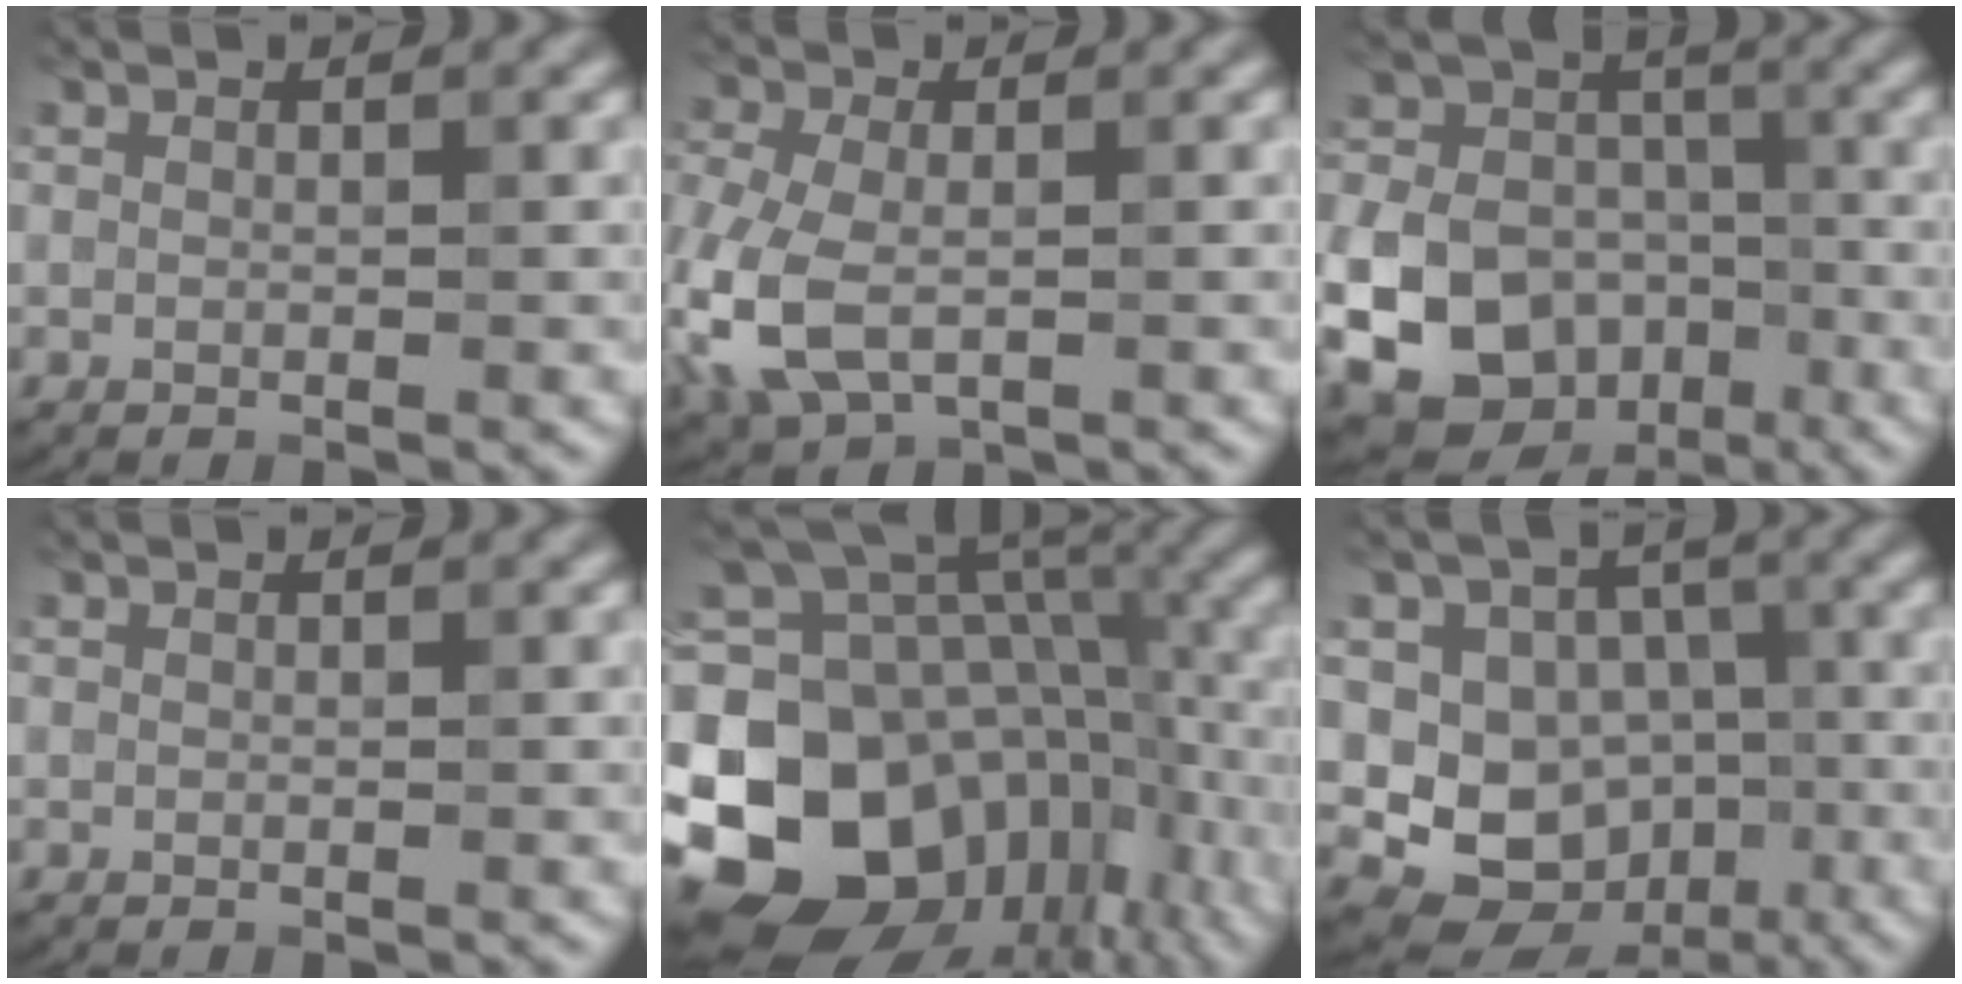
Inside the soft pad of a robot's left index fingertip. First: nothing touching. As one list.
[{"total": 6.8, "force": [-1.7, 4.4, 4.9], "torque": [-0.129, -0.013, -0.039]}, {"total": 18.0, "force": [-7.5, 14.8, 7.0], "torque": [-0.163, -0.048, -0.141]}, {"total": 0.0}, {"total": 18.7, "force": [-4.2, 14.4, 11.2], "torque": [-0.215, 0.002, -0.054]}, {"total": 7.6, "force": [-1.3, 6.6, 3.6], "torque": [-0.041, -0.010, -0.037]}]